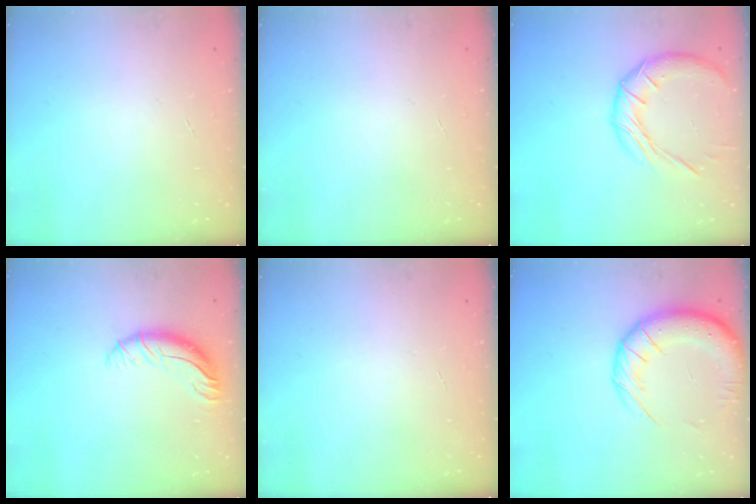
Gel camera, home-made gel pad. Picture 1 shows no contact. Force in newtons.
{"total": 0.0}
{"total": 13.7, "press": 13.7, "slide": 0.9}
{"total": 9.3, "press": 9.2, "slide": 1.4}
{"total": 0.0}
{"total": 14.8, "press": 14.3, "slide": 3.9}